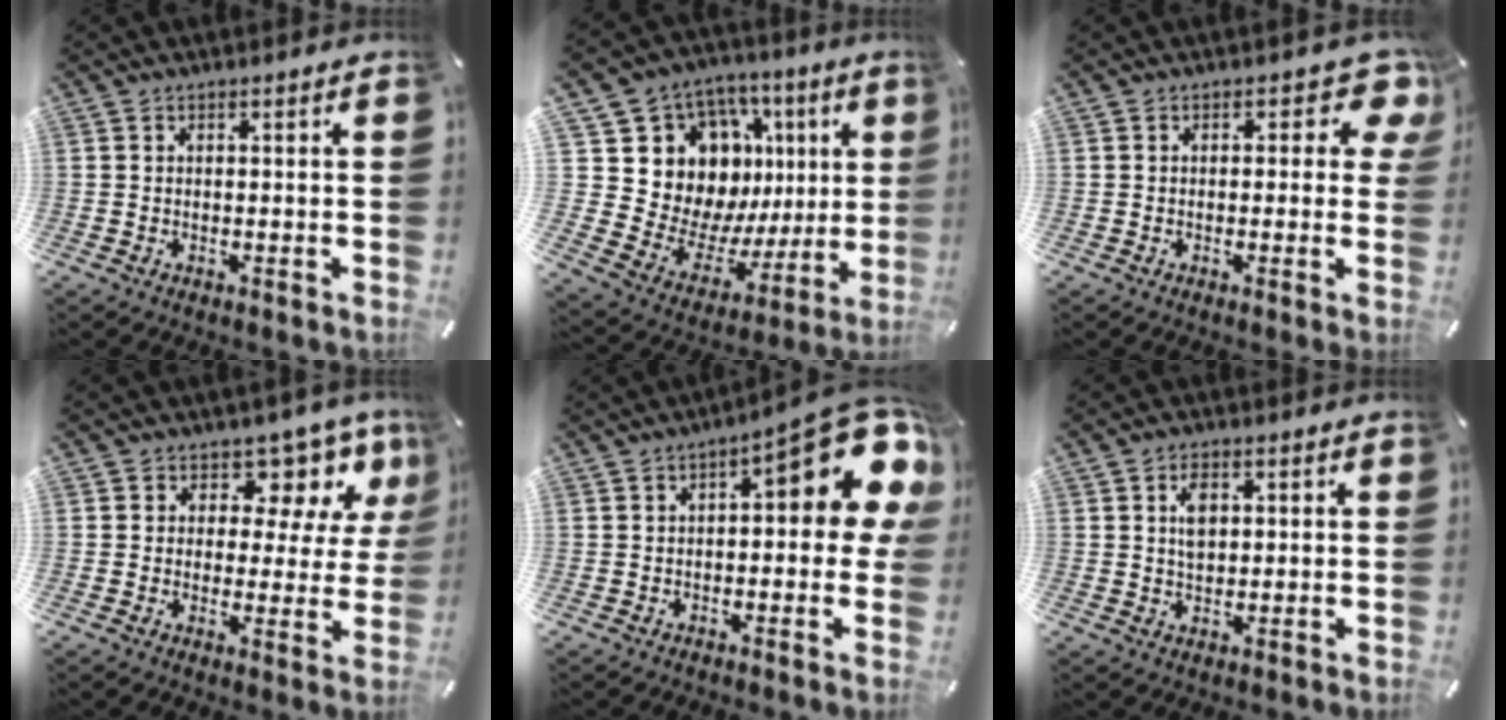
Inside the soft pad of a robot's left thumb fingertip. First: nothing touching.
{"total": 16.7, "force": [7.2, 13.4, 6.8], "torque": [-0.101, -0.076, 0.160]}
{"total": 5.5, "force": [1.6, 3.0, 4.2], "torque": [-0.044, -0.005, 0.022]}
{"total": 10.2, "force": [5.7, 6.5, 5.4], "torque": [-0.067, -0.042, 0.099]}
{"total": 16.0, "force": [6.0, 5.9, 13.6], "torque": [-0.166, -0.051, 0.094]}
{"total": 4.3, "force": [1.1, 2.9, 3.0], "torque": [-0.050, 0.003, 0.014]}